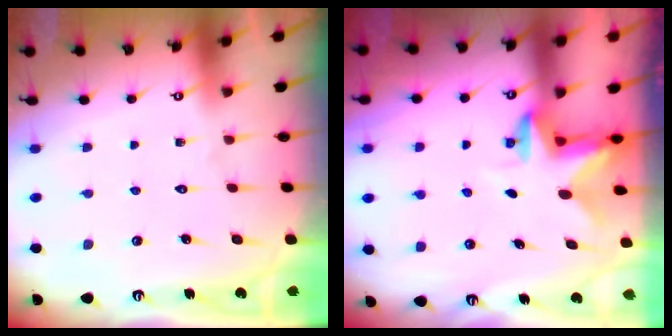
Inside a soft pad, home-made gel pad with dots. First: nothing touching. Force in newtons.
{"total": 2.7, "press": 2.6, "slide": 0.5}